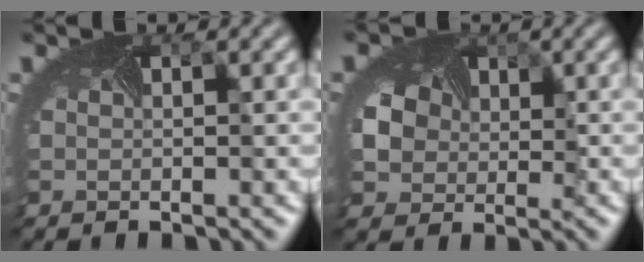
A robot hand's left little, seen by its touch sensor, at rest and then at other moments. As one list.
[{"total": 3.7, "force": [1.1, 3.1, 1.5], "torque": [-0.063, -0.007, 0.033]}]